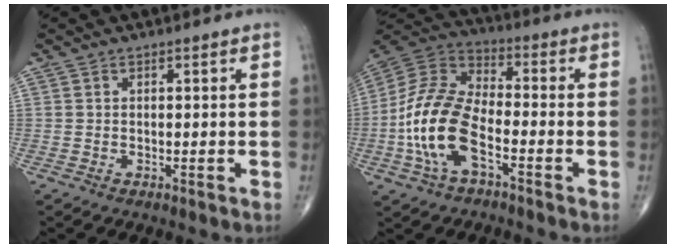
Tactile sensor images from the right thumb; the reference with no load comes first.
{"total": 15.7, "force": [-4.9, 7.7, 12.8], "torque": [-0.264, 0.034, -0.098]}